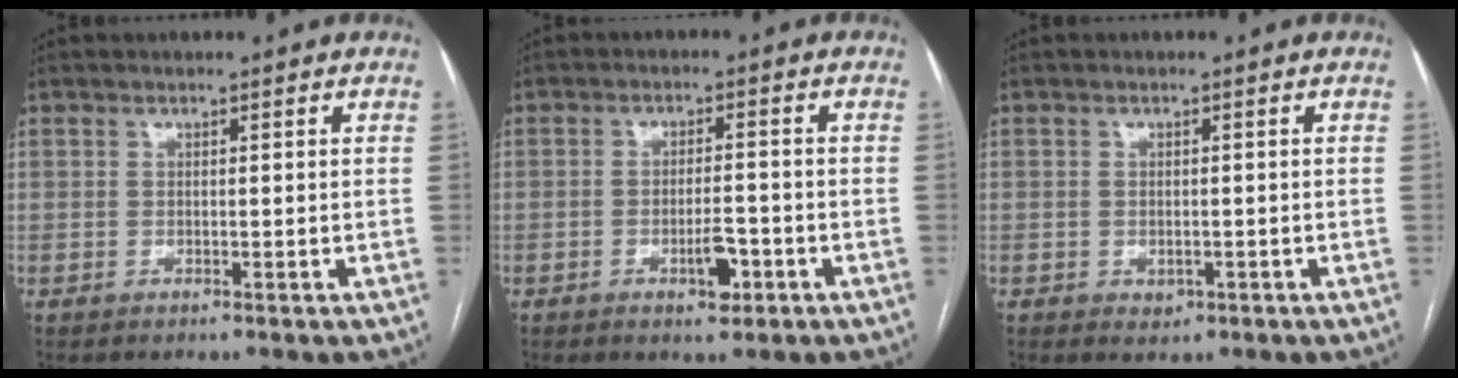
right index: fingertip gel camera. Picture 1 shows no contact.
{"total": 3.9, "force": [-1.8, 1.2, 3.3], "torque": [-0.059, 0.001, -0.025]}
{"total": 1.6, "force": [-0.7, 1.1, 0.9], "torque": [-0.010, 0.001, -0.002]}